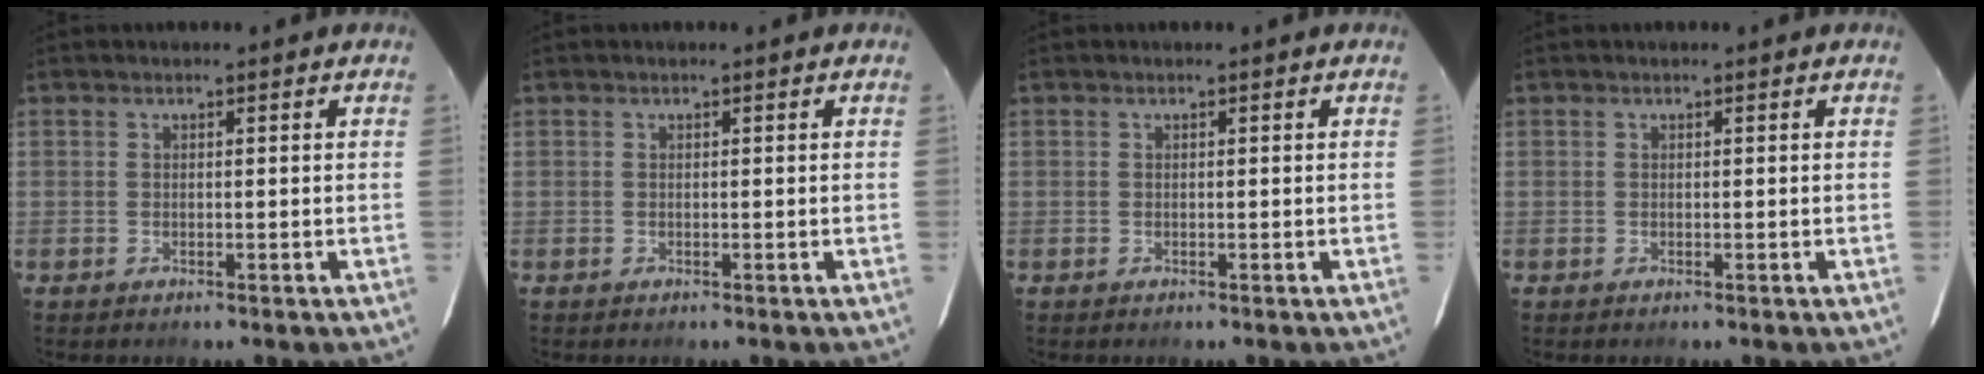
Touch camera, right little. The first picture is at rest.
{"total": 0.0}
{"total": 0.0}
{"total": 0.0}